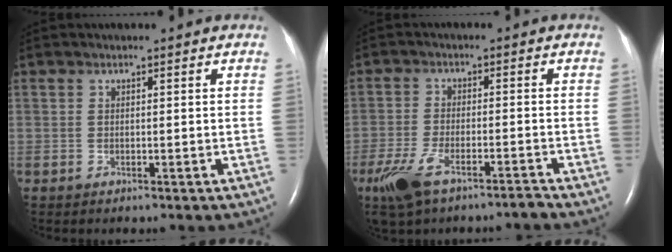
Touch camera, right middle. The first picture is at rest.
{"total": 7.4, "force": [-5.3, 1.6, 5.0], "torque": [-0.104, -0.010, -0.098]}